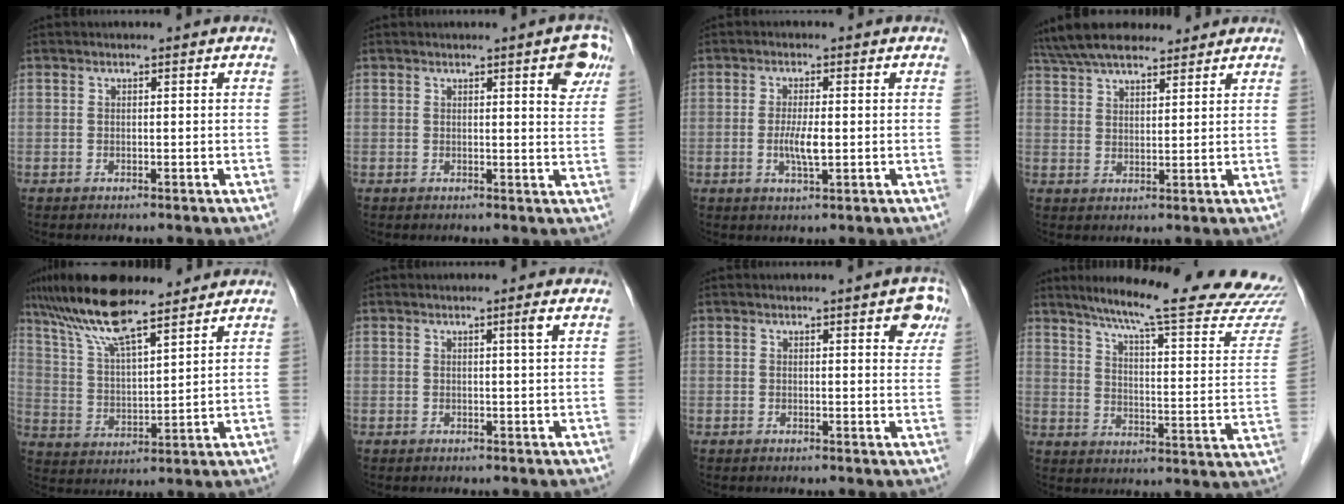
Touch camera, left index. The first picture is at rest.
{"total": 4.6, "force": [2.4, 0.7, 3.8], "torque": [-0.036, -0.005, 0.024]}
{"total": 3.7, "force": [-0.5, 0.6, 3.6], "torque": [-0.074, -0.006, -0.008]}
{"total": 14.2, "force": [12.3, 3.8, 6.0], "torque": [-0.113, 0.043, 0.206]}
{"total": 13.4, "force": [10.7, 2.3, 7.7], "torque": [-0.149, 0.022, 0.197]}
{"total": 1.3, "force": [0.5, -0.5, 1.0], "torque": [-0.024, -0.005, 0.013]}
{"total": 3.8, "force": [2.0, 1.0, 3.0], "torque": [-0.023, -0.002, 0.018]}
{"total": 25.3, "force": [22.5, 0.9, 11.5], "torque": [-0.162, -0.077, 0.284]}